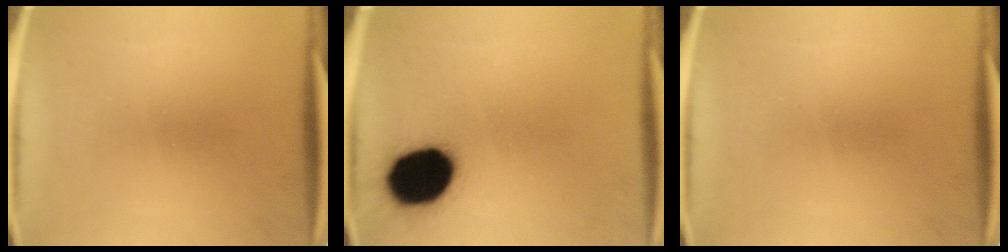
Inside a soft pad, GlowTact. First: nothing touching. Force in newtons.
{"total": 17.8}
{"total": 0.0}